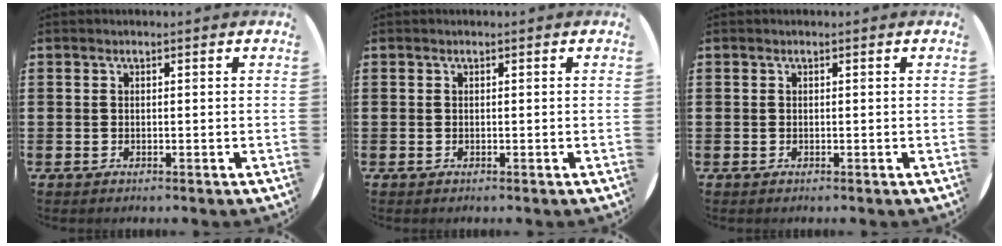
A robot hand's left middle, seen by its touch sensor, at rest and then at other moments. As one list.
[{"total": 0.0}, {"total": 0.0}]